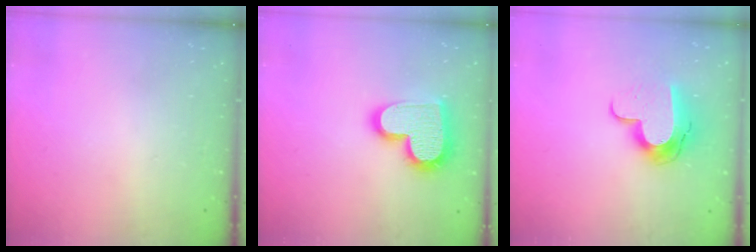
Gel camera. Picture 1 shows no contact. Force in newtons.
{"total": 18.4, "press": 18.4, "slide": 1.0}
{"total": 12.1, "press": 12.0, "slide": 0.9}